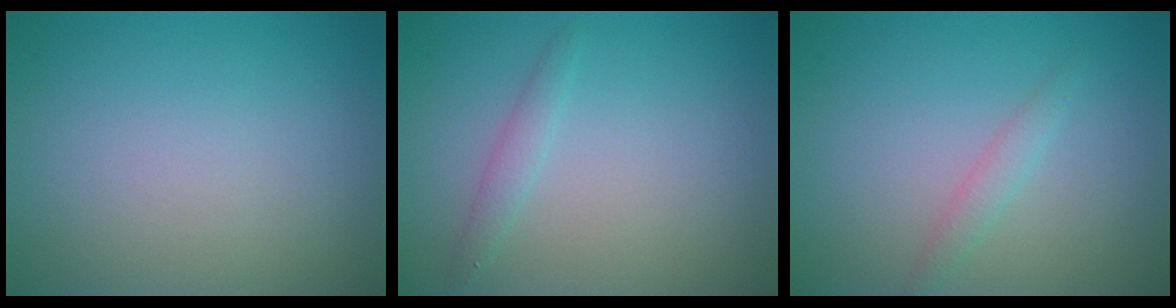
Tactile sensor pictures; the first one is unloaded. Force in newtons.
{"total": 1.3, "press": 1.3, "slide": 0.1}
{"total": 1.3, "press": 1.3, "slide": 0.0}